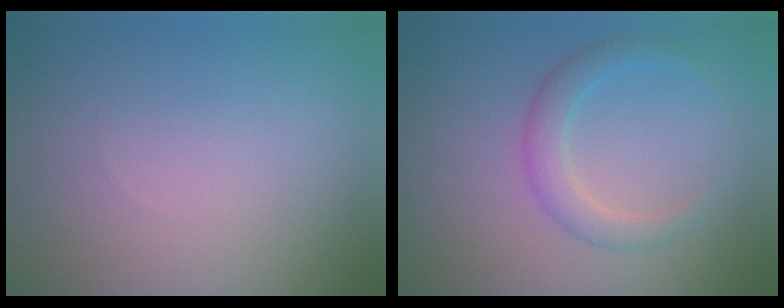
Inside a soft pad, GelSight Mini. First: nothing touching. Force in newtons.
{"total": 2.5, "press": 2.5, "slide": 0.1}